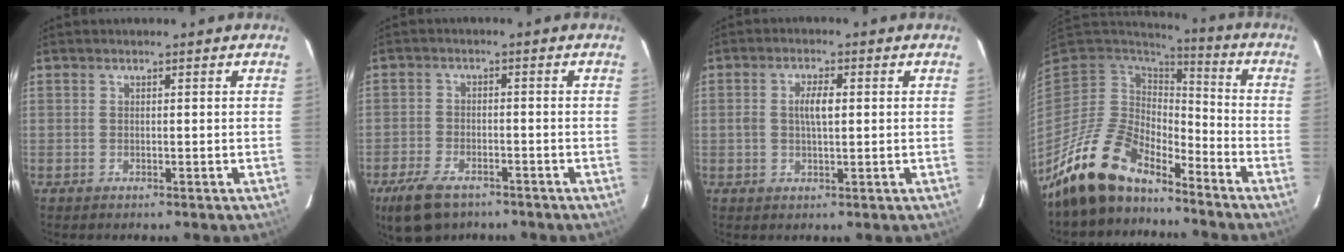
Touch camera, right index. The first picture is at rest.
{"total": 8.9, "force": [-6.4, 4.2, 4.6], "torque": [-0.121, -0.011, -0.115]}
{"total": 4.0, "force": [0.4, 1.5, 3.7], "torque": [-0.068, 0.006, 0.009]}
{"total": 15.0, "force": [-12.2, 5.4, 6.8], "torque": [-0.139, -0.007, -0.228]}